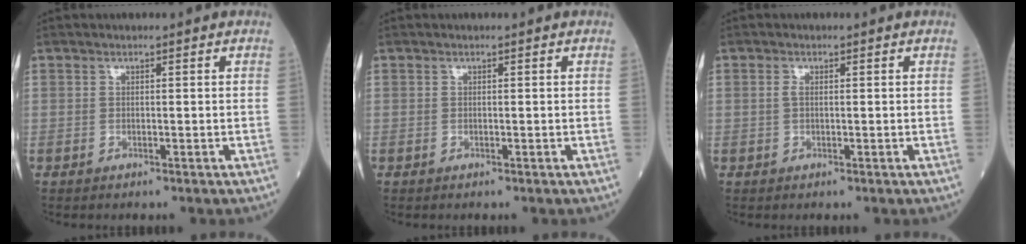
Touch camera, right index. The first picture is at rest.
{"total": 0.0}
{"total": 1.0, "force": [0.1, 0.5, 0.9], "torque": [-0.019, 0.001, 0.003]}